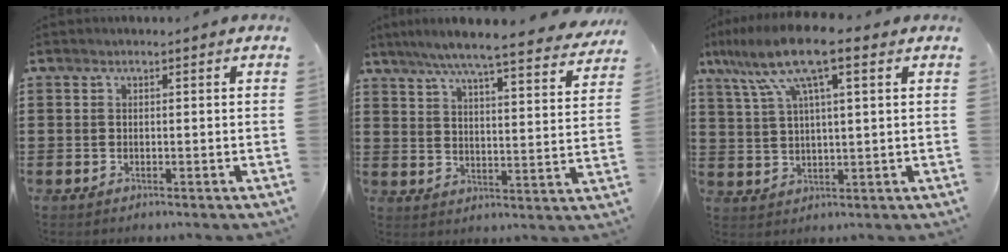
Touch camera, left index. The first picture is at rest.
{"total": 7.3, "force": [6.3, -0.3, 3.5], "torque": [-0.093, -0.039, 0.106]}
{"total": 11.2, "force": [6.4, 2.0, 9.0], "torque": [-0.201, -0.009, 0.109]}